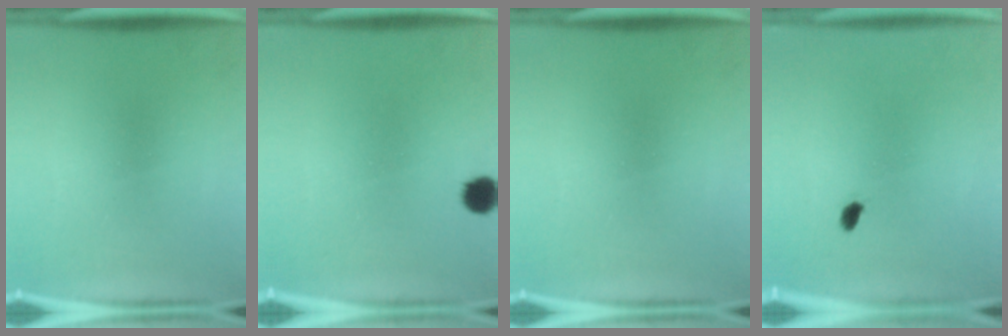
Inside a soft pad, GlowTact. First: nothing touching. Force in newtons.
{"total": 3.9}
{"total": 0.0}
{"total": 1.4}